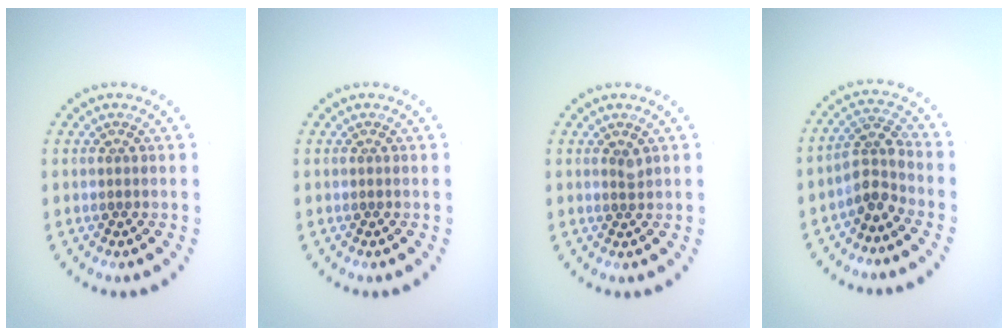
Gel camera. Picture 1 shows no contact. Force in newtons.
{"total": 0.0}
{"total": 0.8, "press": 0.5, "slide": 0.6}
{"total": 2.8, "press": 2.1, "slide": 1.8}